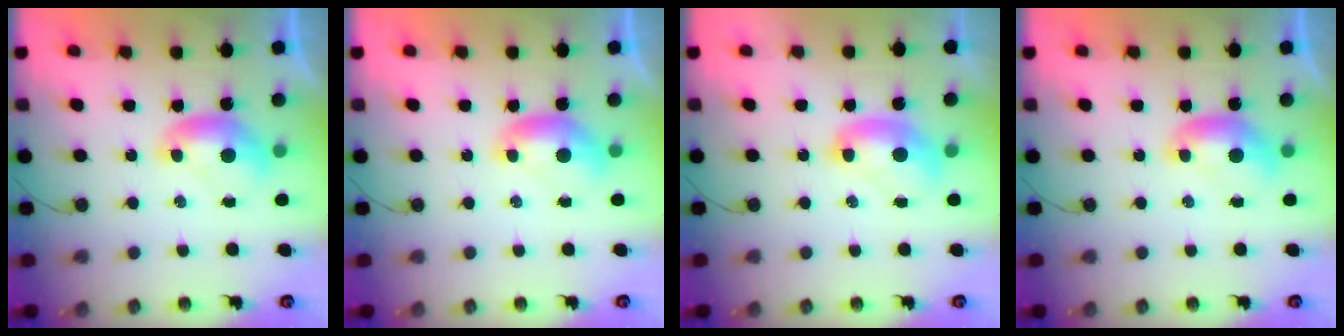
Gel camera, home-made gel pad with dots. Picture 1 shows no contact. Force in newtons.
{"total": 0.0}
{"total": 2.1, "press": 2.1, "slide": 0.3}
{"total": 0.0}